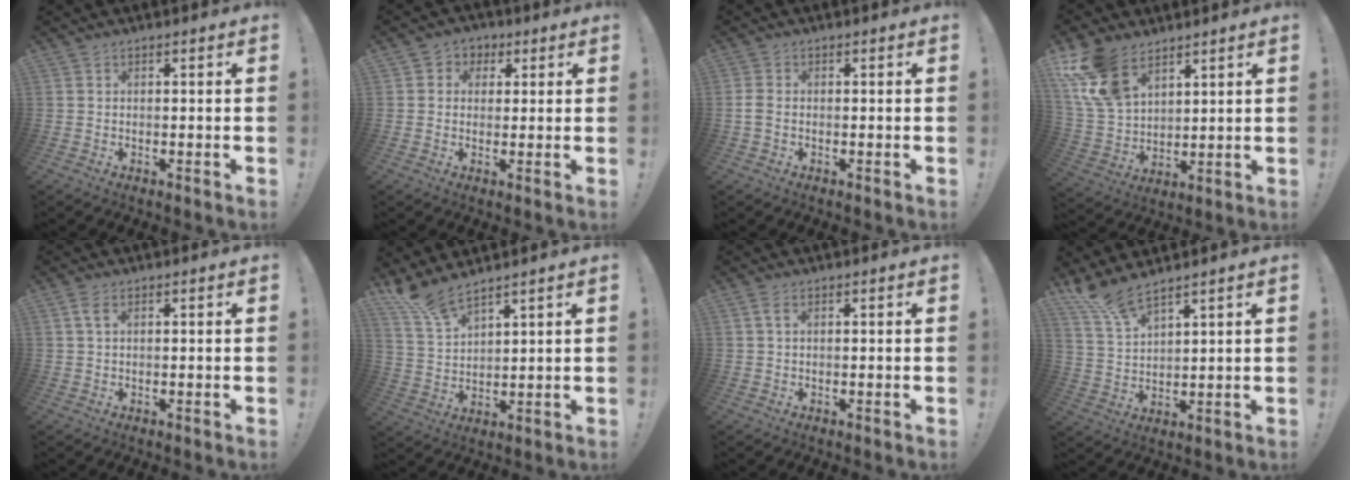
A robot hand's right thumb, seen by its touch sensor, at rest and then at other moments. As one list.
[{"total": 4.4, "force": [0.2, 4.2, 1.2], "torque": [-0.012, 0.006, 0.004]}, {"total": 2.6, "force": [-0.4, 1.7, 1.9], "torque": [-0.043, 0.006, -0.007]}, {"total": 15.2, "force": [9.3, 9.0, 7.9], "torque": [-0.164, -0.040, 0.185]}, {"total": 2.6, "force": [0.9, 1.1, 2.2], "torque": [-0.041, 0.002, 0.014]}, {"total": 7.9, "force": [7.2, 1.3, 3.0], "torque": [-0.067, -0.047, 0.135]}, {"total": 1.8, "force": [0.6, 0.7, 1.6], "torque": [-0.029, 0.002, 0.009]}, {"total": 7.4, "force": [6.6, 1.0, 3.2], "torque": [-0.068, -0.043, 0.123]}]